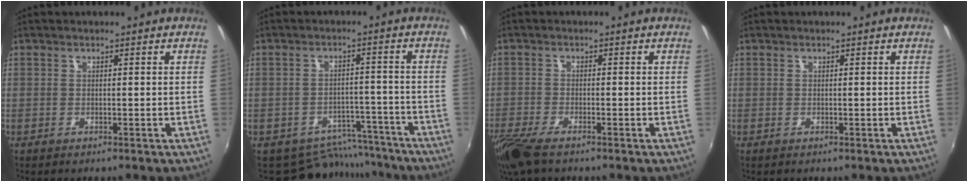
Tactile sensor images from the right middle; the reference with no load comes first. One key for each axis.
{"total": 9.4, "fx": -8.4, "fy": 4.1, "fz": 0.7, "tx": -0.015, "ty": 0.029, "tz": -0.102}
{"total": 8.3, "fx": -6.2, "fy": 2.1, "fz": 5.1, "tx": -0.132, "ty": -0.037, "tz": -0.121}
{"total": 0.0}